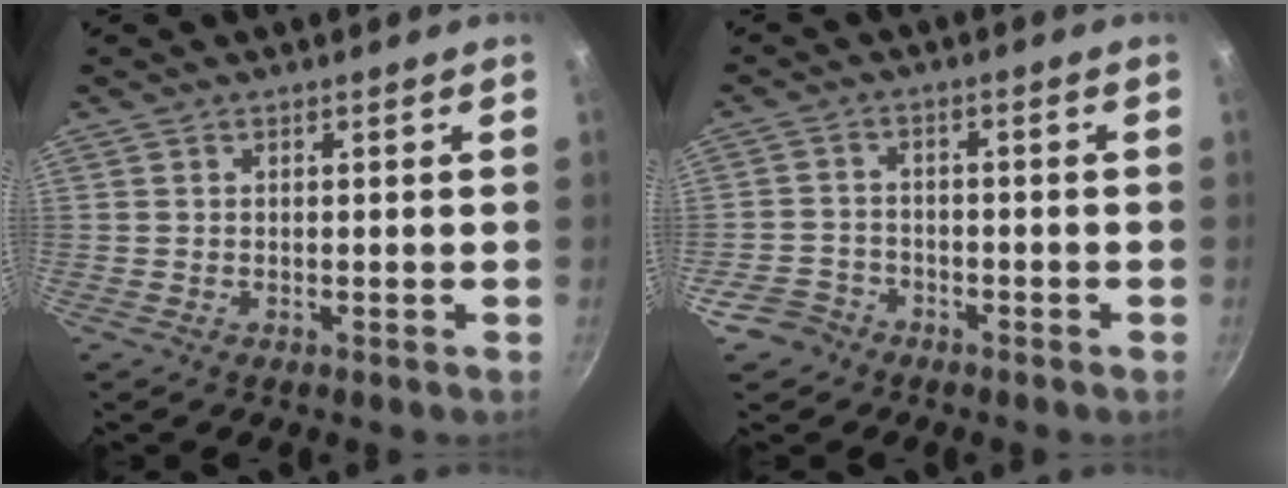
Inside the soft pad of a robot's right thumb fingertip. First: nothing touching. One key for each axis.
{"total": 5.2, "fx": -3.3, "fy": 3.7, "fz": 1.3, "tx": -0.015, "ty": 0.037, "tz": -0.060}